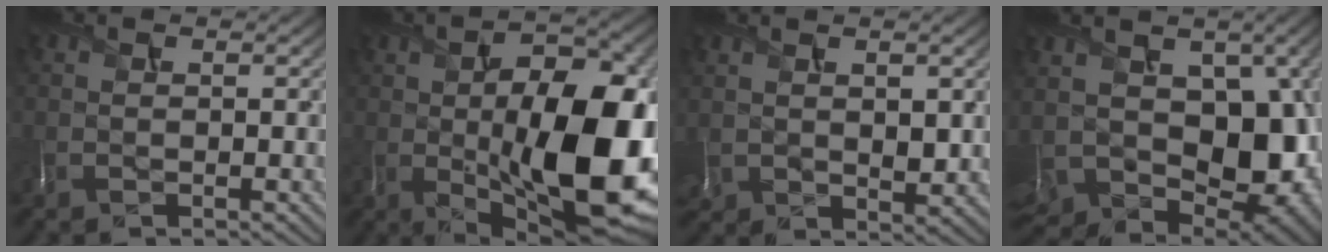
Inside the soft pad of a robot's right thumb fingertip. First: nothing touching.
{"total": 15.9, "force": [-1.2, 7.3, 14.0], "torque": [-0.191, 0.008, -0.023]}
{"total": 4.0, "force": [1.4, 2.3, 2.9], "torque": [-0.070, -0.005, 0.040]}
{"total": 14.6, "force": [0.4, 10.2, 10.4], "torque": [-0.203, -0.039, 0.036]}